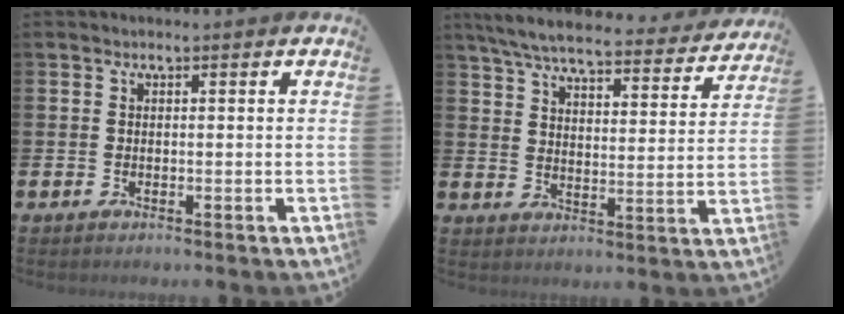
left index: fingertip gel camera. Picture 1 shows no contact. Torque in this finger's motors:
{"motor_torque": [1.07, -1.07, 0.38, 0.21]}